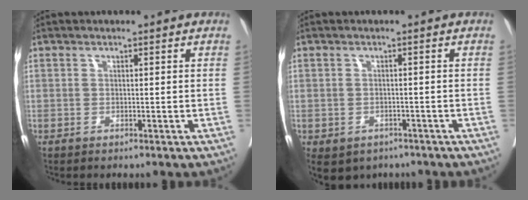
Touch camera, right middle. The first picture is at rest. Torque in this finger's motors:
{"motor_torque": [0.72, -0.73, 0.19, 0.06]}